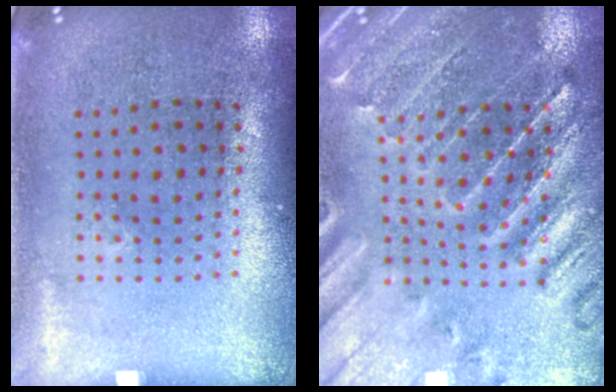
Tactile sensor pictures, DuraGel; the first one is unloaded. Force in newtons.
{"total": 1.3, "press": 1.3, "slide": 0.4}